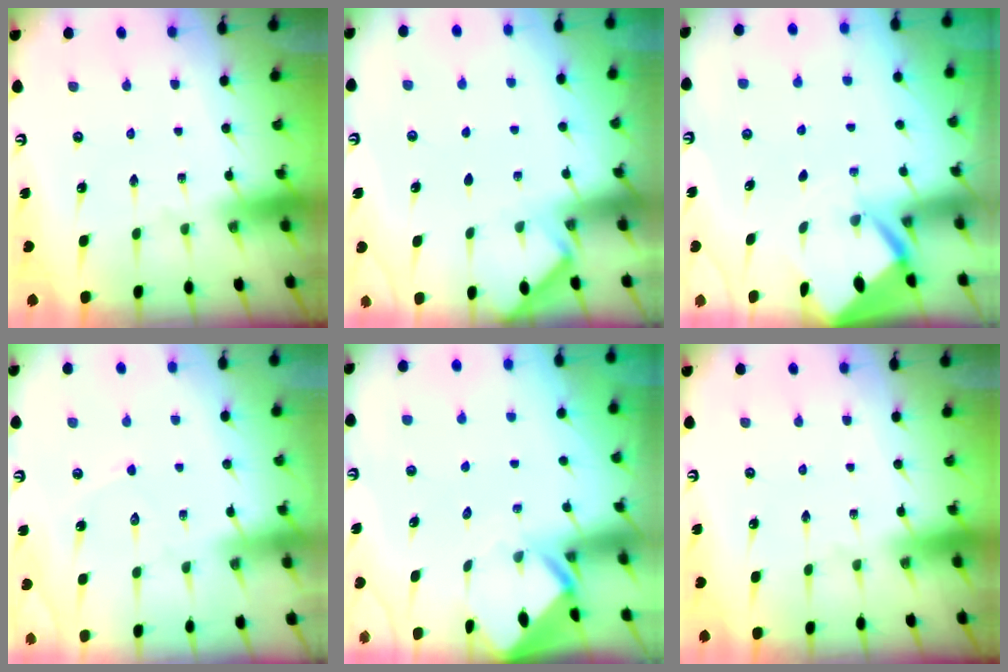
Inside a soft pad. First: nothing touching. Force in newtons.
{"total": 3.0, "press": 3.0, "slide": 0.4}
{"total": 2.7, "press": 2.7, "slide": 0.3}
{"total": 5.4, "press": 5.4, "slide": 0.5}
{"total": 3.0, "press": 3.0, "slide": 0.2}
{"total": 0.0}